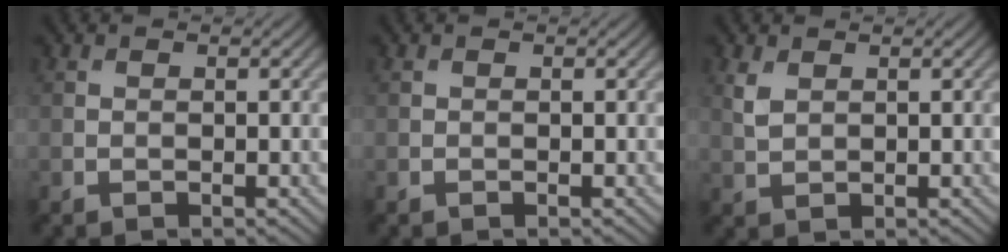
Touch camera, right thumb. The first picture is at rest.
{"total": 0.0}
{"total": 2.2, "force": [1.1, 1.2, 1.4], "torque": [-0.042, -0.002, 0.027]}